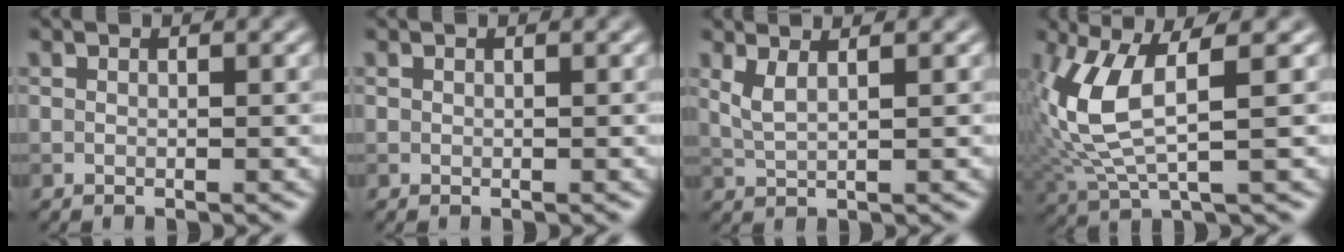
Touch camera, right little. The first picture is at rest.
{"total": 0.0}
{"total": 2.0, "force": [1.0, 0.6, 1.7], "torque": [-0.034, -0.002, 0.020]}
{"total": 7.5, "force": [1.4, 2.7, 6.8], "torque": [-0.174, -0.002, 0.032]}